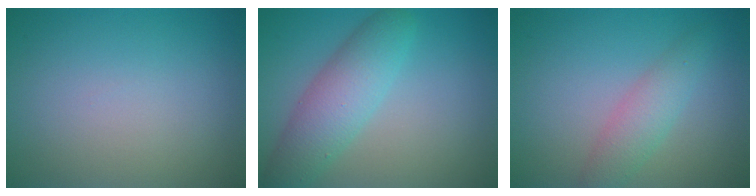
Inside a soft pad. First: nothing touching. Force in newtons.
{"total": 5.2, "press": 5.2, "slide": 0.2}
{"total": 2.8, "press": 2.8, "slide": 0.1}